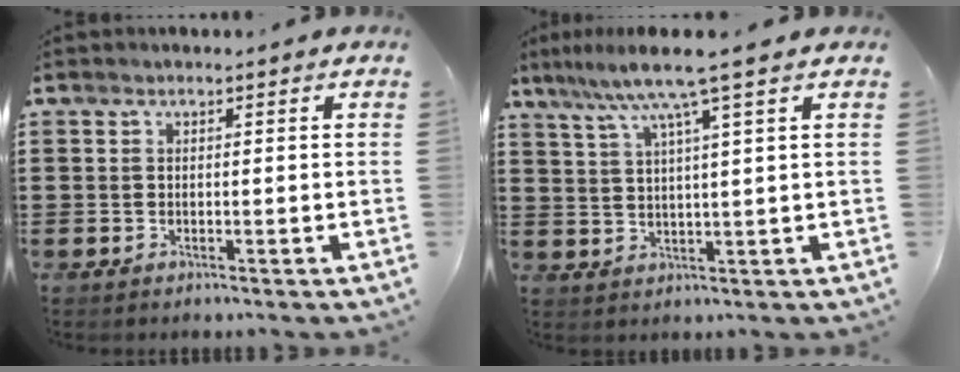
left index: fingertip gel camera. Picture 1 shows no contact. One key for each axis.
{"total": 7.4, "fx": 4.7, "fy": -0.3, "fz": 5.6, "tx": -0.124, "ty": -0.012, "tz": 0.077}